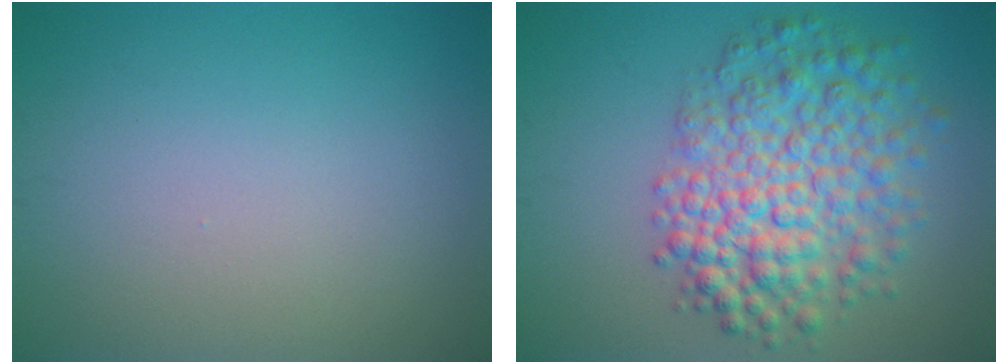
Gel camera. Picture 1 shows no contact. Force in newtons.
{"total": 7.5, "press": 7.5, "slide": 0.2}